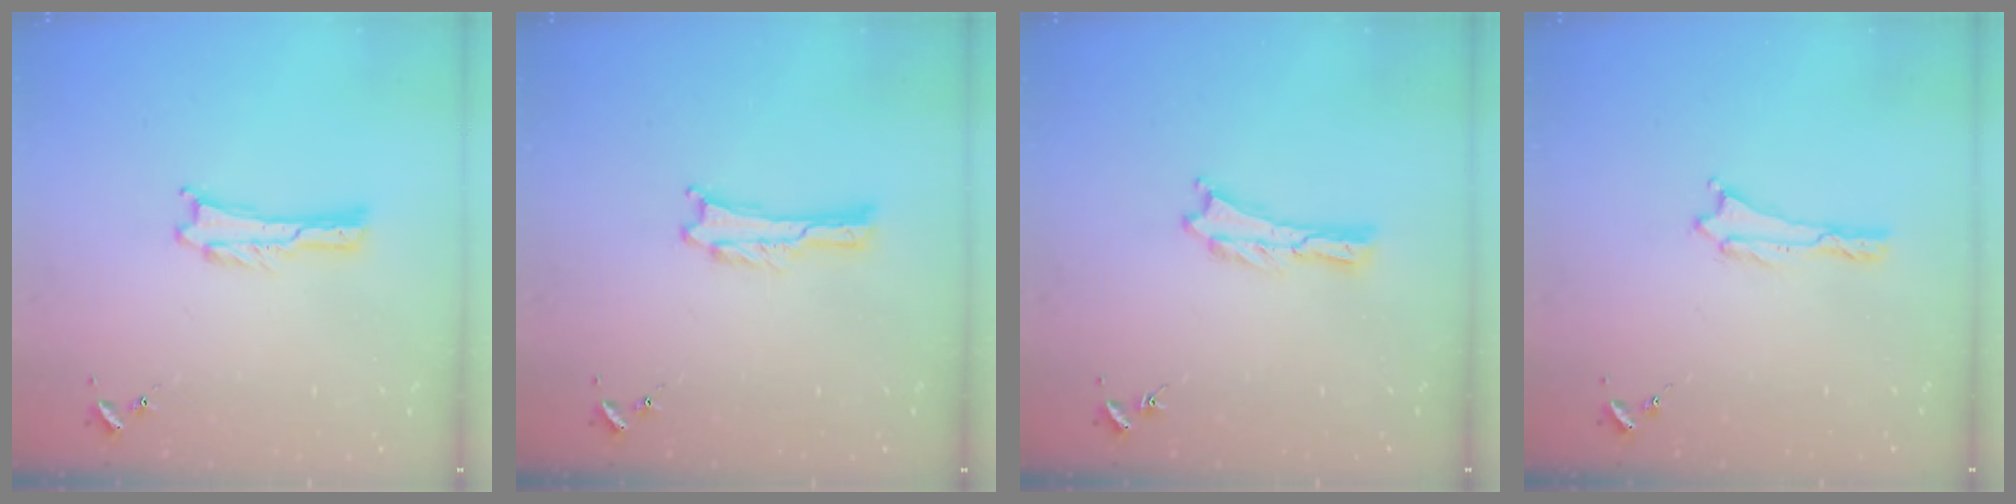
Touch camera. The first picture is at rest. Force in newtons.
{"total": 0.0}
{"total": 0.0}
{"total": 0.0}